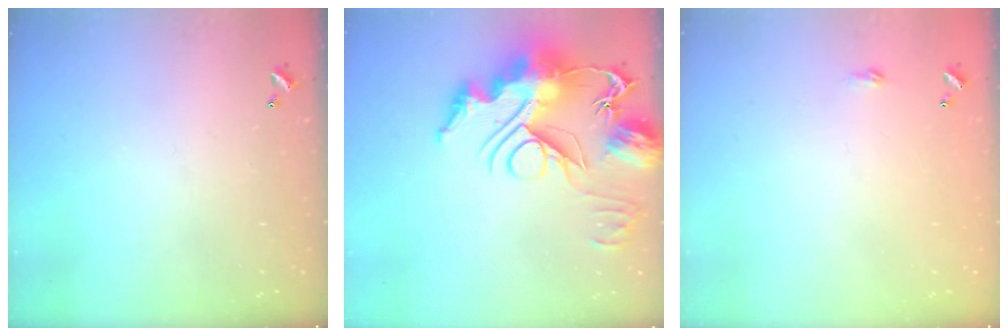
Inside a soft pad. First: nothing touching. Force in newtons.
{"total": 24.6, "press": 24.5, "slide": 2.2}
{"total": 2.3, "press": 2.3, "slide": 0.4}